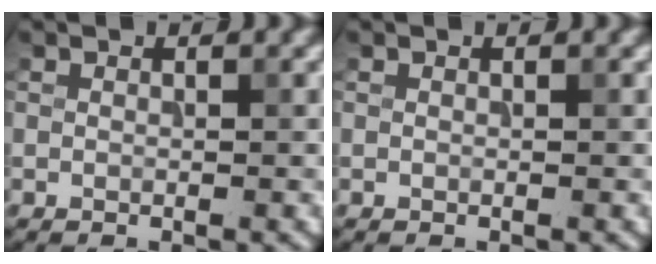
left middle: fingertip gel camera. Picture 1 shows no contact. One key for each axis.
{"total": 0.0}